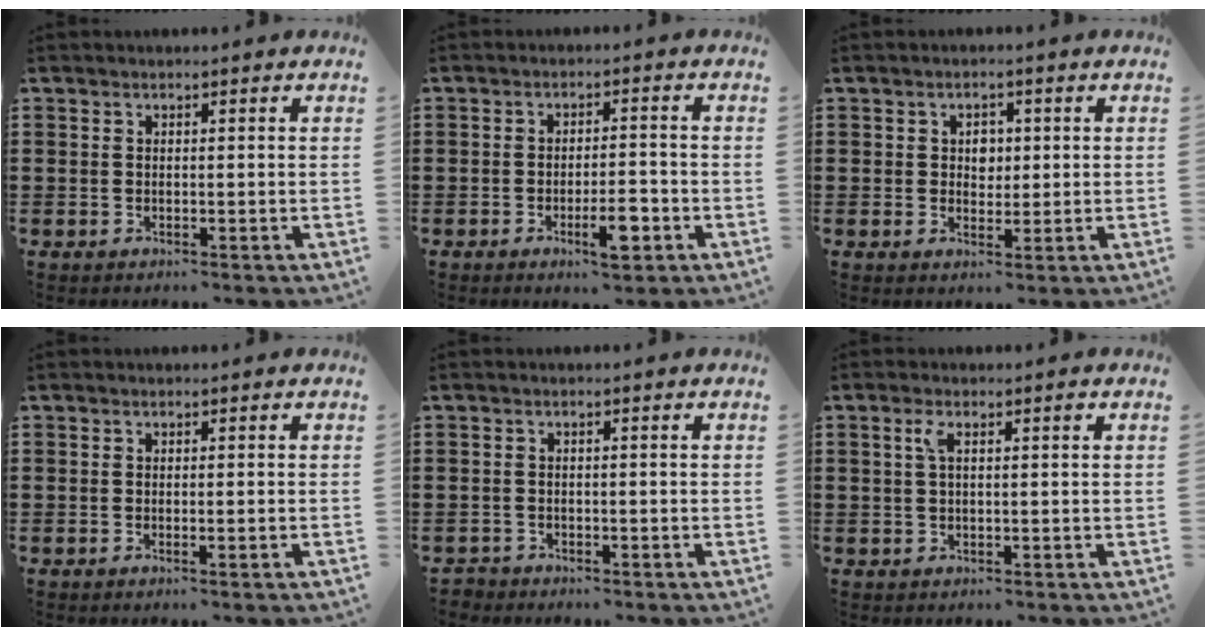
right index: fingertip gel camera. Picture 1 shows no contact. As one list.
[{"total": 5.4, "force": [-2.5, 1.3, 4.6], "torque": [-0.086, -0.007, -0.045]}, {"total": 2.5, "force": [0.4, 2.0, 1.4], "torque": [-0.025, 0.007, 0.003]}, {"total": 0.6, "force": [-0.3, -0.2, 0.5], "torque": [-0.010, -0.004, -0.005]}, {"total": 1.1, "force": [-1.0, 0.5, -0.1], "torque": [-0.002, 0.003, -0.024]}, {"total": 2.6, "force": [0.8, 0.6, 2.4], "torque": [-0.041, 0.003, 0.009]}]